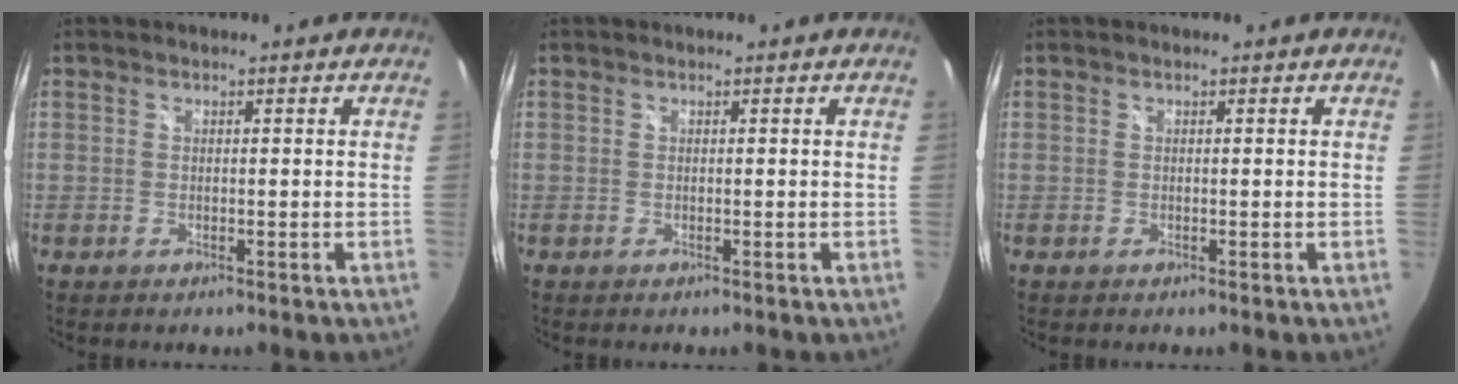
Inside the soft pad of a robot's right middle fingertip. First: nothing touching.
{"total": 0.0}
{"total": 0.0}